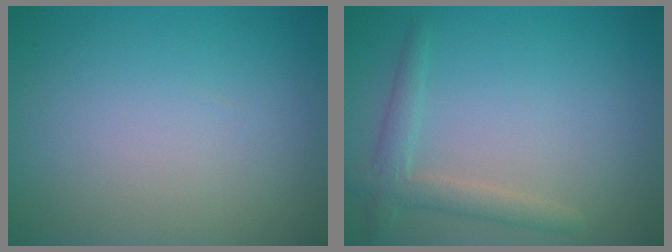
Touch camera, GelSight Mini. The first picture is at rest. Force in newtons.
{"total": 2.4, "press": 2.4, "slide": 0.2}